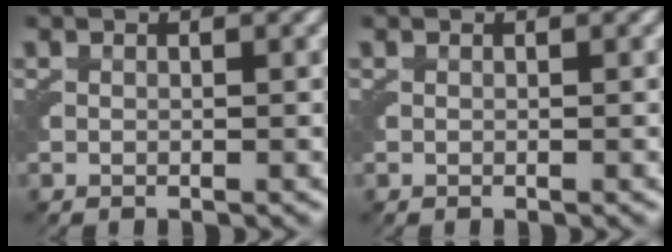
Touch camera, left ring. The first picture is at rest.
{"total": 0.0}